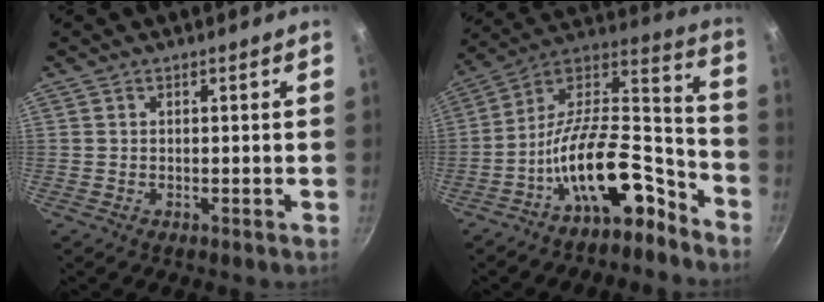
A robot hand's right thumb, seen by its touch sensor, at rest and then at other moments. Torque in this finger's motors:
{"motor_torque": [3.22, 1.80, 2.02, -0.75, 0.59]}